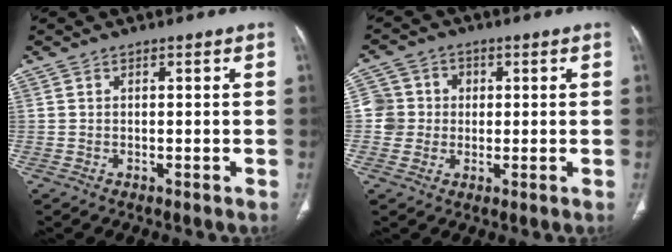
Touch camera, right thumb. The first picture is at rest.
{"total": 6.2, "force": [0.2, 6.1, 0.9], "torque": [0.014, 0.012, -0.002]}